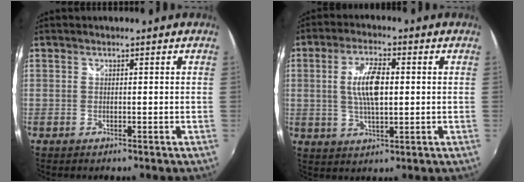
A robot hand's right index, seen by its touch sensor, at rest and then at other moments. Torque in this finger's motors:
{"motor_torque": [0.24, 0.02, 0.23, 0.07]}